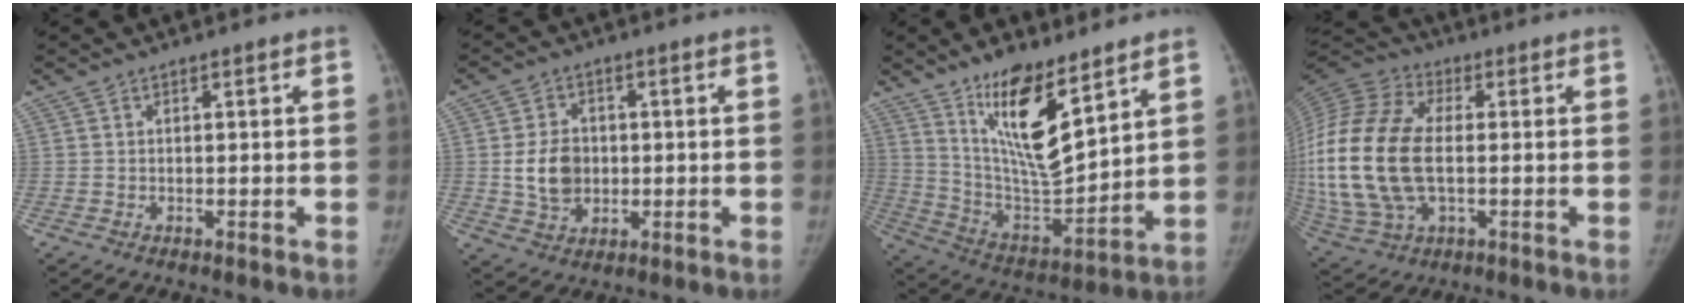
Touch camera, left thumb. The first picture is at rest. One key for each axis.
{"total": 8.3, "fx": -0.1, "fy": 6.6, "fz": 5.0, "tx": -0.067, "ty": -0.001, "tz": 0.002}
{"total": 17.1, "fx": 10.2, "fy": 5.5, "fz": 12.5, "tx": -0.191, "ty": -0.072, "tz": 0.199}
{"total": 26.8, "fx": -0.9, "fy": 15.7, "fz": 21.6, "tx": -0.509, "ty": 0.000, "tz": -0.009}